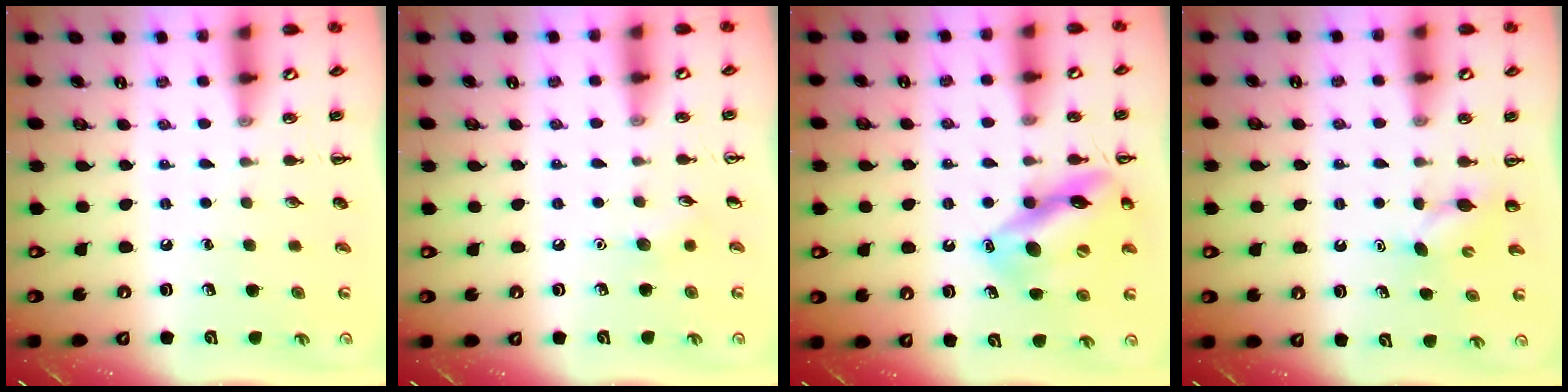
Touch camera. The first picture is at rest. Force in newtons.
{"total": 4.6, "press": 4.4, "slide": 1.4}
{"total": 15.8, "press": 15.7, "slide": 2.1}
{"total": 3.2, "press": 3.1, "slide": 0.8}